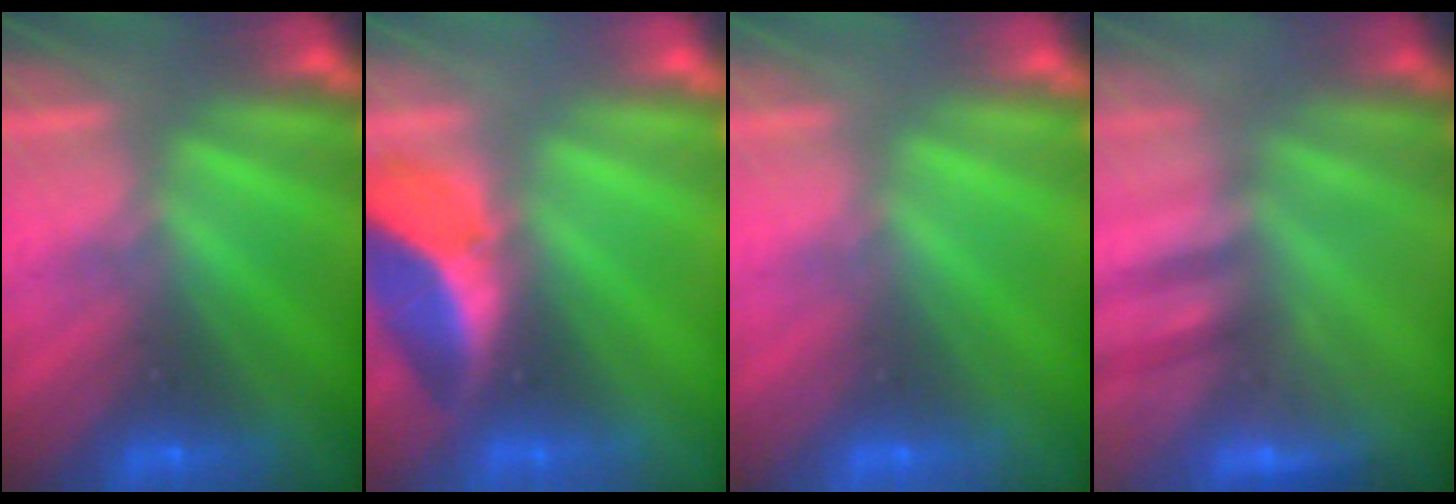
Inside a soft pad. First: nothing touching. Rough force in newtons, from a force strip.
{"total": 2.3}
{"total": 1.4}
{"total": 2.4}